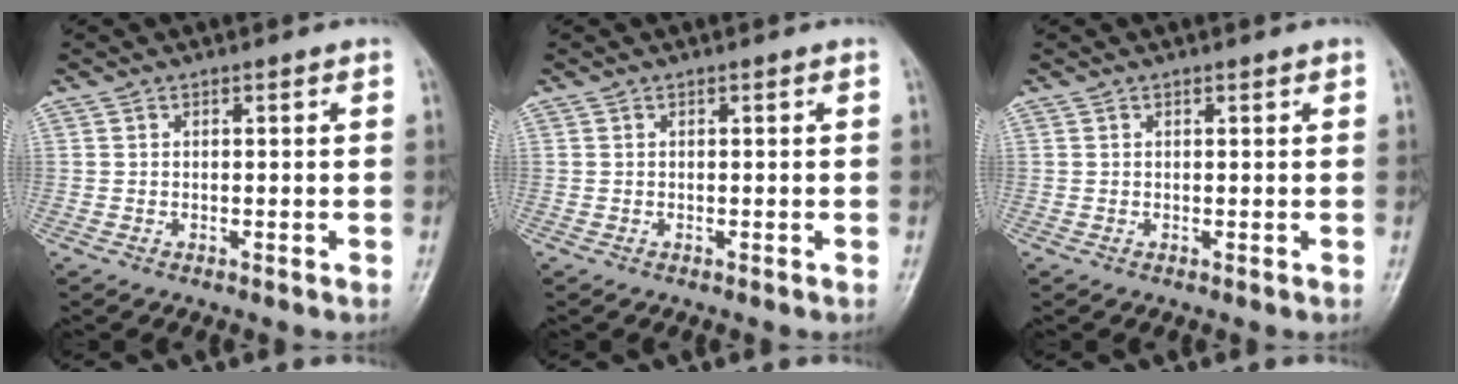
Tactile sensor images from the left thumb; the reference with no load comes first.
{"total": 0.0}
{"total": 0.7, "force": [0.5, 0.3, 0.3], "torque": [-0.005, -0.002, 0.006]}